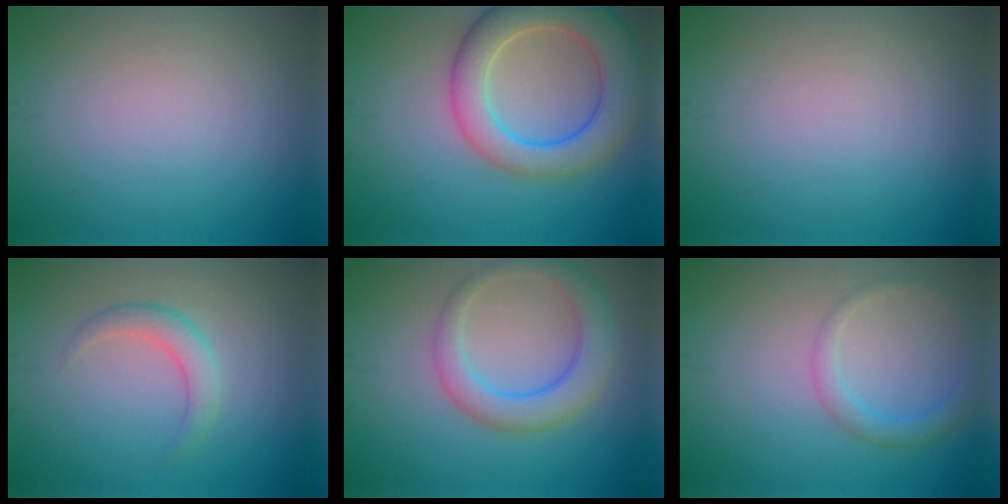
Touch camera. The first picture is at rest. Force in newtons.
{"total": 7.8, "press": 7.8, "slide": 0.5}
{"total": 0.0}
{"total": 2.2, "press": 2.2, "slide": 0.0}
{"total": 4.4, "press": 4.4, "slide": 0.2}
{"total": 2.3, "press": 2.3, "slide": 0.1}